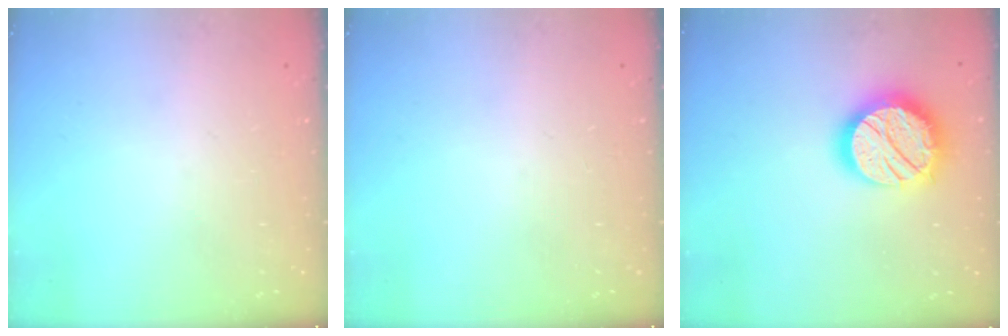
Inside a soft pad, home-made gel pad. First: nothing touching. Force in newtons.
{"total": 0.0}
{"total": 20.7, "press": 20.7, "slide": 1.2}